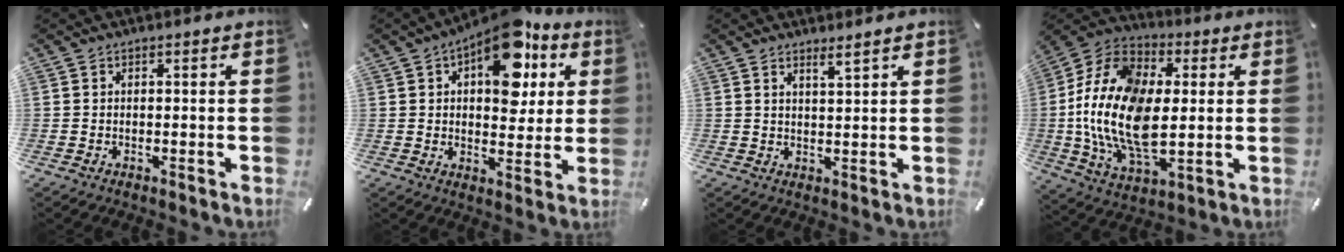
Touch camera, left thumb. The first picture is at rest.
{"total": 15.0, "force": [7.0, 8.3, 10.3], "torque": [-0.138, -0.033, 0.118]}
{"total": 2.7, "force": [2.4, -0.2, 1.2], "torque": [-0.026, -0.011, 0.043]}
{"total": 20.4, "force": [-0.2, 12.9, 15.8], "torque": [-0.370, -0.005, -0.007]}